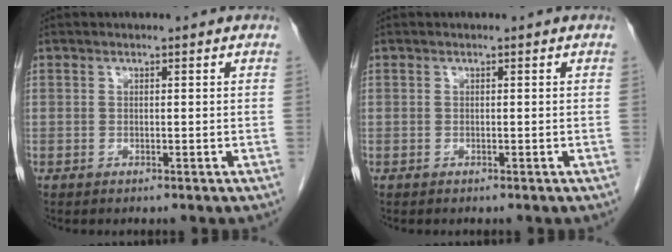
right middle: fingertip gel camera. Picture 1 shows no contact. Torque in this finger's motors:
{"motor_torque": [-0.16, 0.24, -0.06, 0.00]}